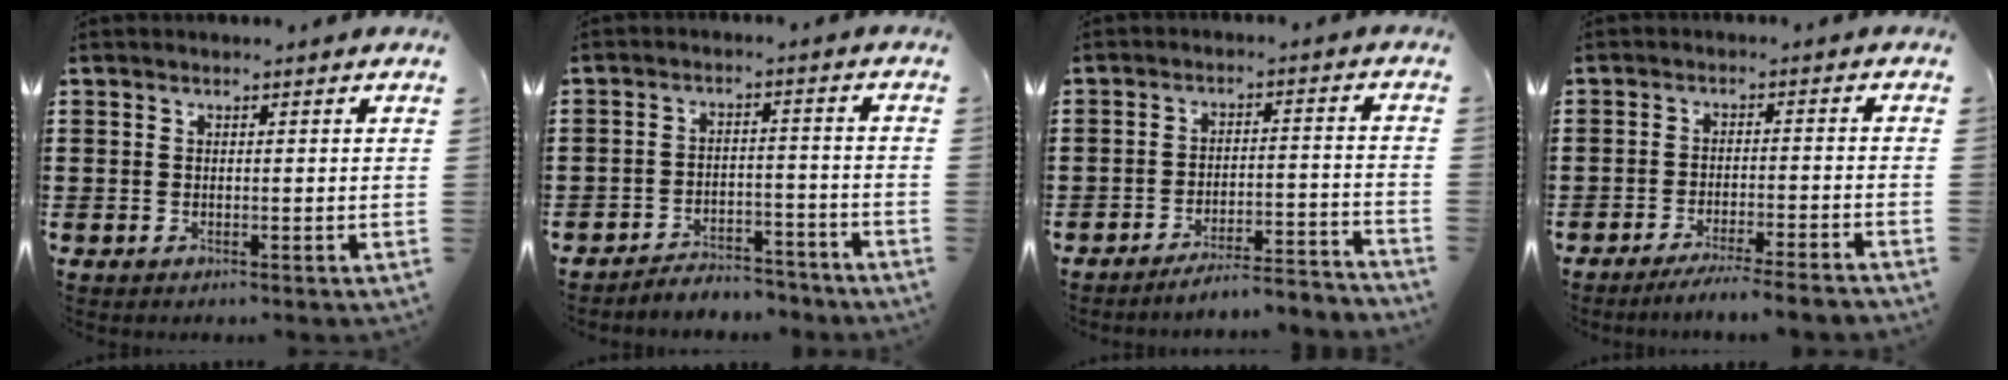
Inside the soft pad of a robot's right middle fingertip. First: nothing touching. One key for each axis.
{"total": 4.2, "fx": -4.2, "fy": 0.6, "fz": 0.1, "tx": -0.007, "ty": 0.007, "tz": -0.090}
{"total": 4.5, "fx": -4.4, "fy": -0.1, "fz": 1.1, "tx": -0.020, "ty": -0.003, "tz": -0.089}
{"total": 3.7, "fx": -3.5, "fy": -0.3, "fz": 1.2, "tx": -0.020, "ty": -0.002, "tz": -0.069}